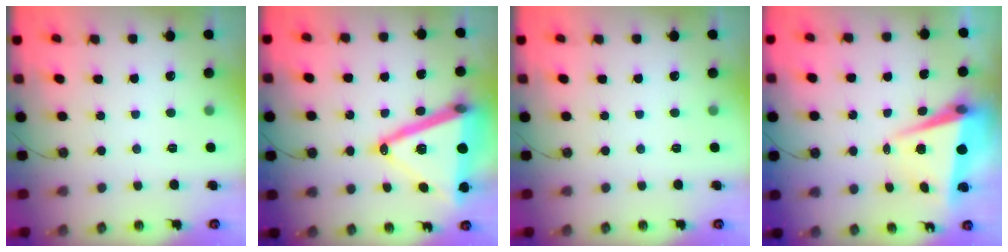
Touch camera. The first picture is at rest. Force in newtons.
{"total": 23.9, "press": 23.6, "slide": 3.7}
{"total": 0.0}
{"total": 6.9, "press": 6.7, "slide": 1.6}